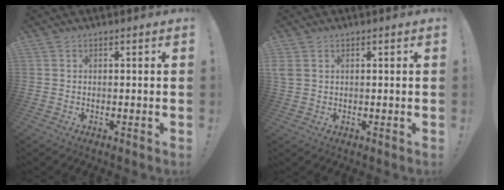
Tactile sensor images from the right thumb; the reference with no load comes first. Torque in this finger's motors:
{"motor_torque": [0.57, 0.84, 0.15, -0.18, 0.00]}